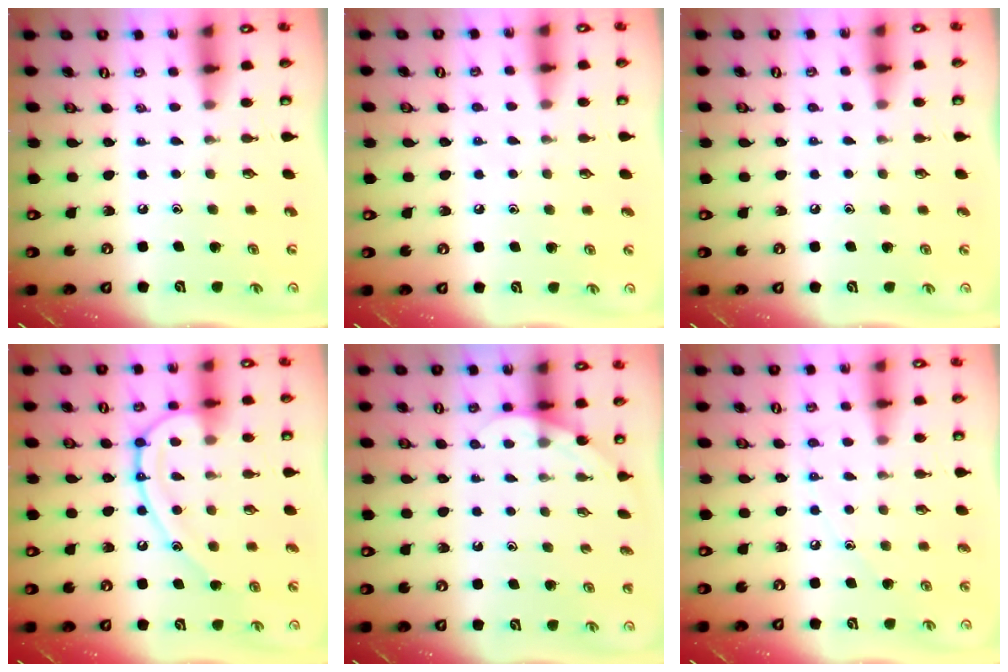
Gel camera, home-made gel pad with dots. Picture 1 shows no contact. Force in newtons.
{"total": 4.5, "press": 4.4, "slide": 0.8}
{"total": 2.7, "press": 2.7, "slide": 0.2}
{"total": 14.1, "press": 14.0, "slide": 1.6}
{"total": 3.3, "press": 3.3, "slide": 0.2}
{"total": 6.8, "press": 6.8, "slide": 0.6}